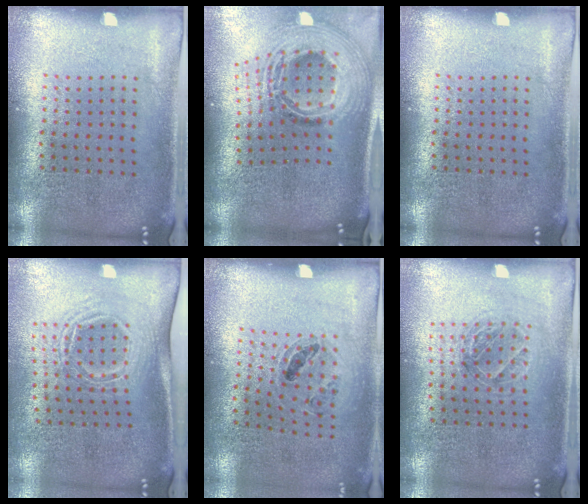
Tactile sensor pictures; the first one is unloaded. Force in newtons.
{"total": 3.0, "press": 2.0, "slide": 2.2}
{"total": 0.0}
{"total": 1.7, "press": 1.2, "slide": 1.2}
{"total": 0.9, "press": 0.8, "slide": 0.3}
{"total": 1.1, "press": 1.1, "slide": 0.4}